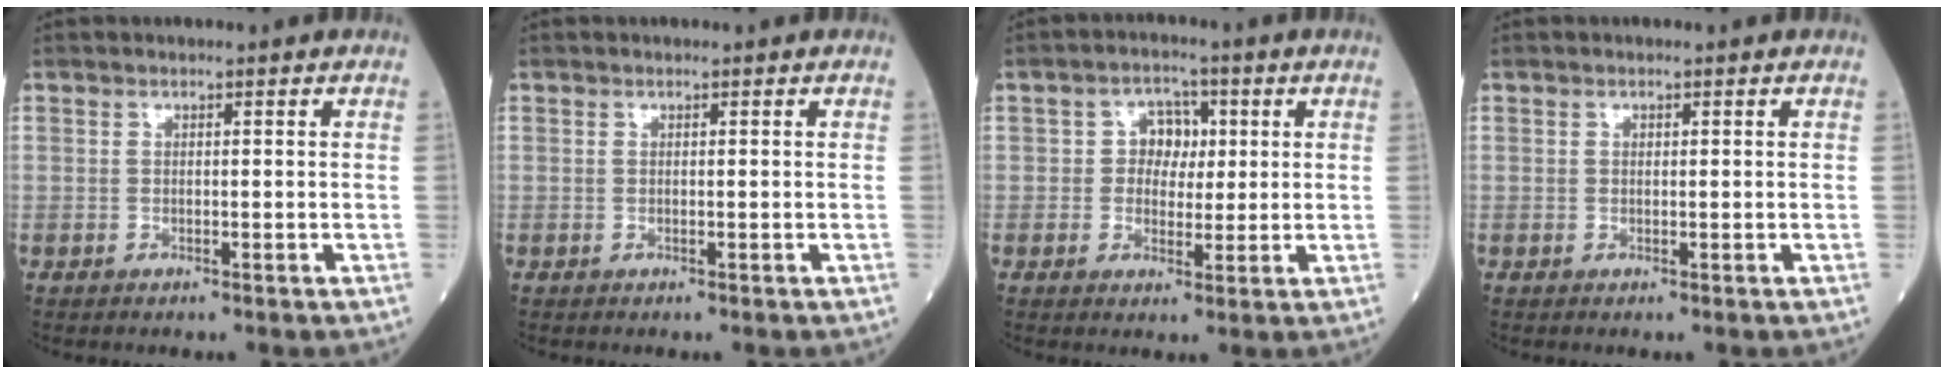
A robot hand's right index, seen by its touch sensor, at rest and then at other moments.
{"total": 0.0}
{"total": 4.6, "force": [0.7, 3.6, 2.8], "torque": [-0.035, 0.012, 0.011]}
{"total": 0.0}